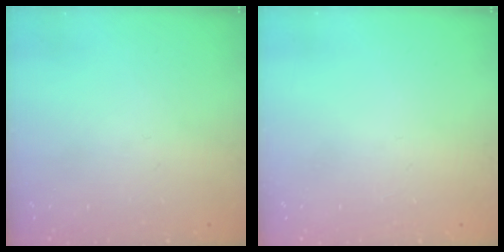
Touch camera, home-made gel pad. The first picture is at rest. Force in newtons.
{"total": 0.0}